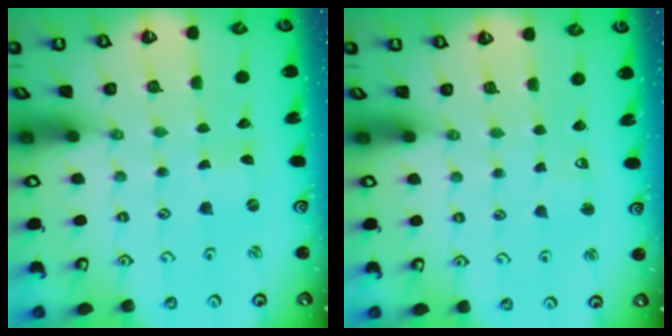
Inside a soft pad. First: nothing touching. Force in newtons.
{"total": 2.9, "press": 2.9, "slide": 0.6}